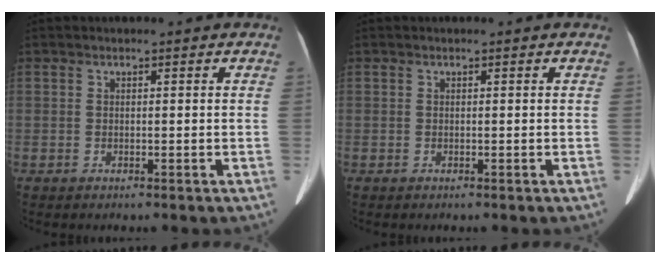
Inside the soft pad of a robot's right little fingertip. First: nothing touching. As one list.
[{"total": 0.0}]